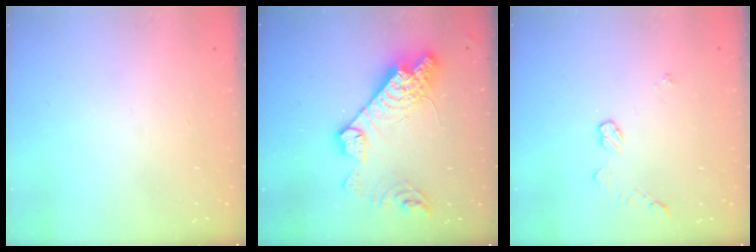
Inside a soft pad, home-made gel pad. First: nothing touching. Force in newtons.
{"total": 19.0, "press": 18.9, "slide": 1.6}
{"total": 5.2, "press": 5.1, "slide": 0.7}